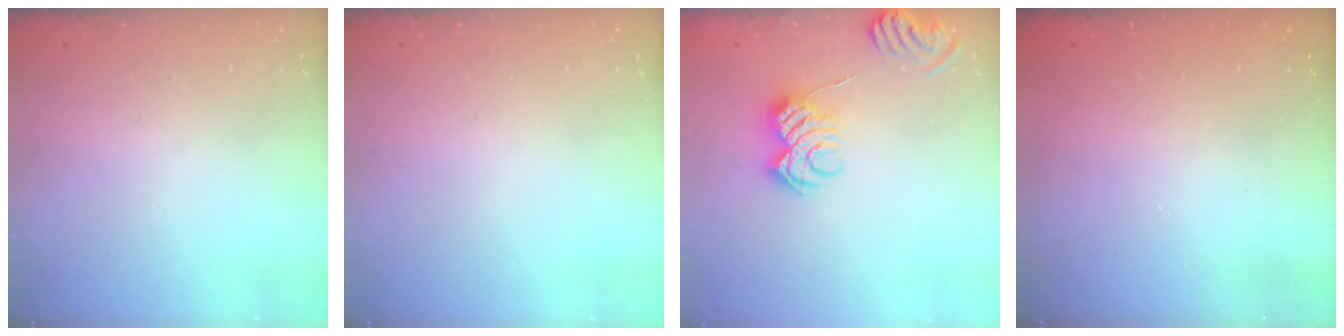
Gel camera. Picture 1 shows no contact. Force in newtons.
{"total": 0.0}
{"total": 9.6, "press": 9.6, "slide": 0.5}
{"total": 2.3, "press": 2.2, "slide": 0.8}